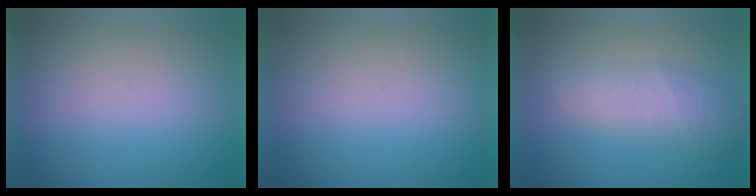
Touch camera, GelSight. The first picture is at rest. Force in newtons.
{"total": 0.0}
{"total": 2.6}